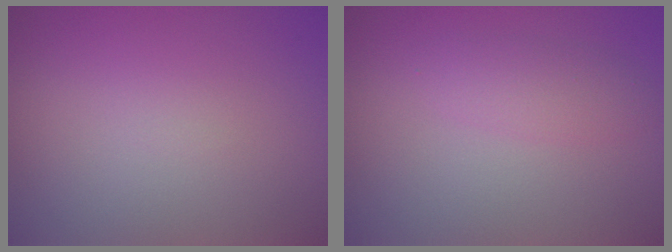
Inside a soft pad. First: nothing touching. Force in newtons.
{"total": 1.8, "press": 1.8, "slide": 0.0}